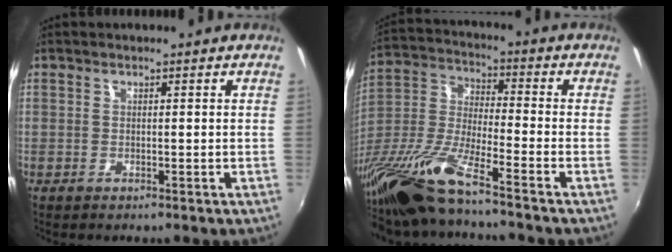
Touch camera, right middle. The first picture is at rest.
{"total": 17.7, "force": [-13.8, 0.7, 11.1], "torque": [-0.232, -0.038, -0.272]}